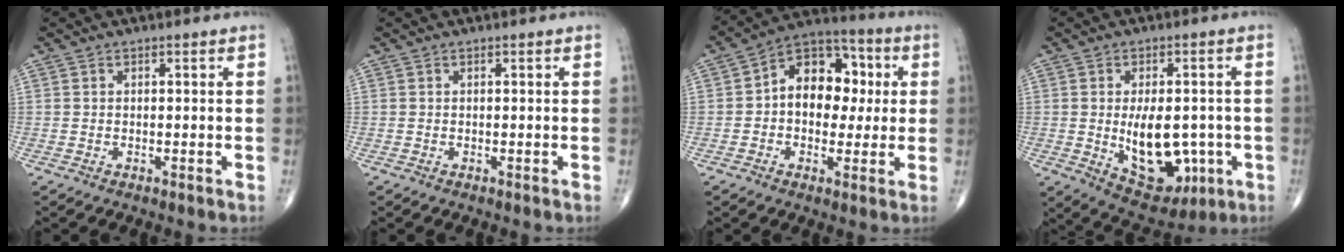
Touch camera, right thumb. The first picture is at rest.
{"total": 0.0}
{"total": 14.0, "force": [1.4, 9.8, 9.9], "torque": [-0.103, 0.029, 0.010]}
{"total": 14.4, "force": [-2.4, 8.2, 11.5], "torque": [-0.144, -0.002, -0.012]}